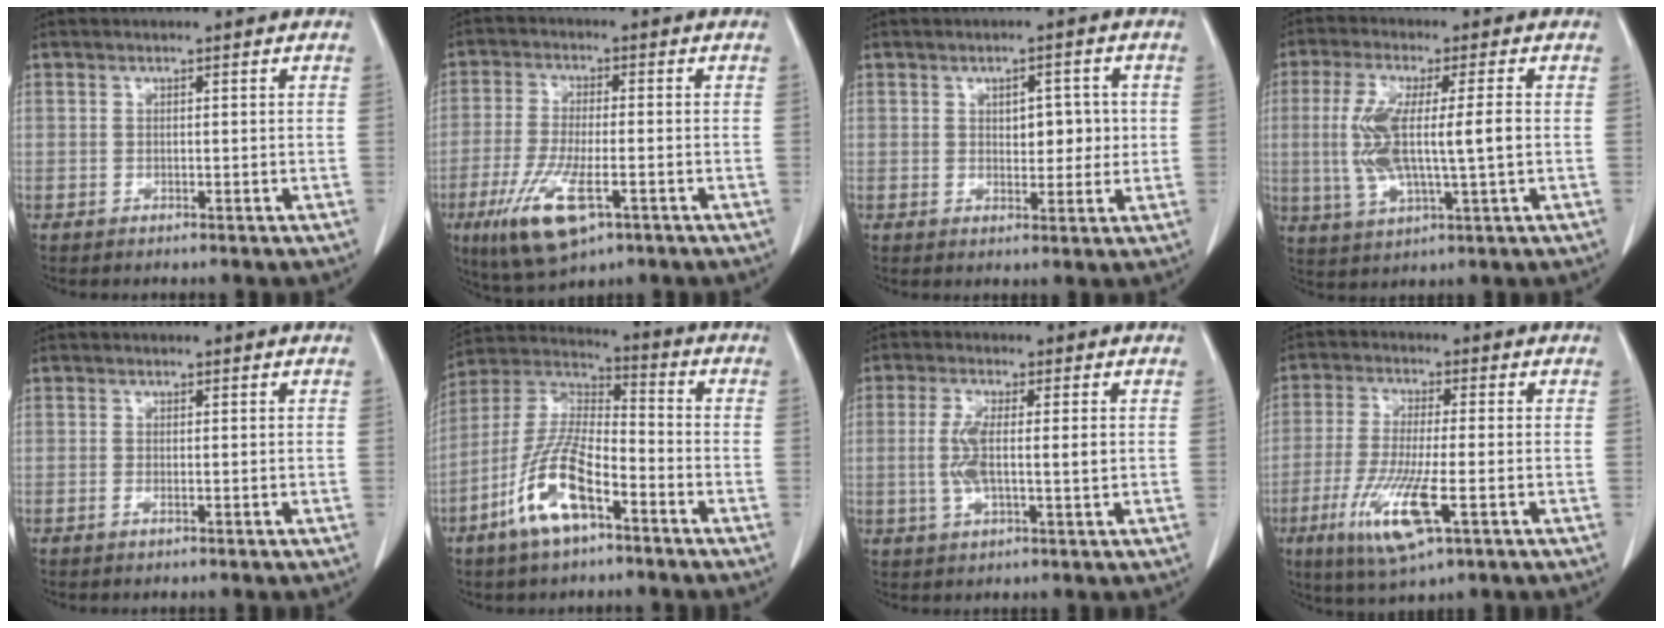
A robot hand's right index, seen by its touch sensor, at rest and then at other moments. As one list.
[{"total": 10.9, "force": [-5.0, 3.0, 9.2], "torque": [-0.186, -0.024, -0.080]}, {"total": 4.7, "force": [0.7, 2.4, 3.9], "torque": [-0.048, 0.005, 0.015]}, {"total": 10.7, "force": [-0.1, 1.7, 10.6], "torque": [-0.219, 0.000, 0.001]}, {"total": 0.6, "force": [-0.2, 0.0, 0.6], "torque": [-0.012, -0.002, -0.003]}, {"total": 12.8, "force": [-6.4, 4.0, 10.3], "torque": [-0.221, 0.002, -0.121]}, {"total": 6.3, "force": [0.1, 1.3, 6.2], "torque": [-0.126, 0.001, 0.000]}, {"total": 11.0, "force": [-4.2, 1.3, 10.1], "torque": [-0.205, -0.028, -0.074]}]